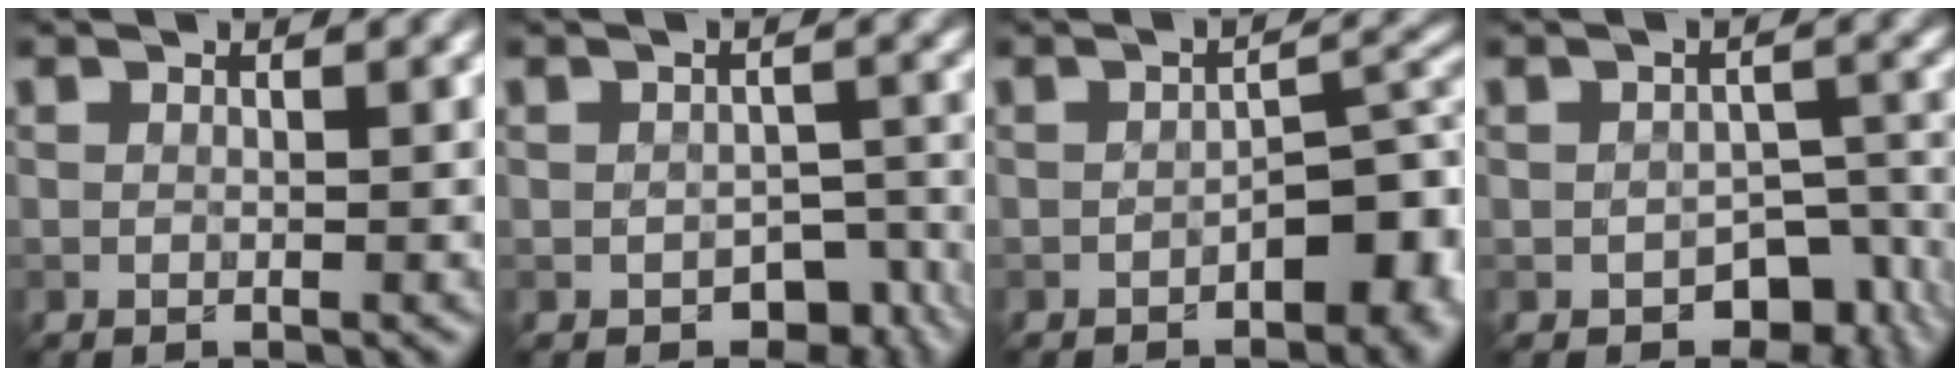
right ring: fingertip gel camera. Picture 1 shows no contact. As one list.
[{"total": 4.8, "force": [-2.7, 2.9, 2.7], "torque": [-0.022, -0.013, -0.031]}, {"total": 5.3, "force": [-2.1, 2.6, 4.1], "torque": [-0.044, 0.010, -0.034]}, {"total": 6.3, "force": [-3.3, 3.9, 3.7], "torque": [-0.033, -0.022, -0.037]}]